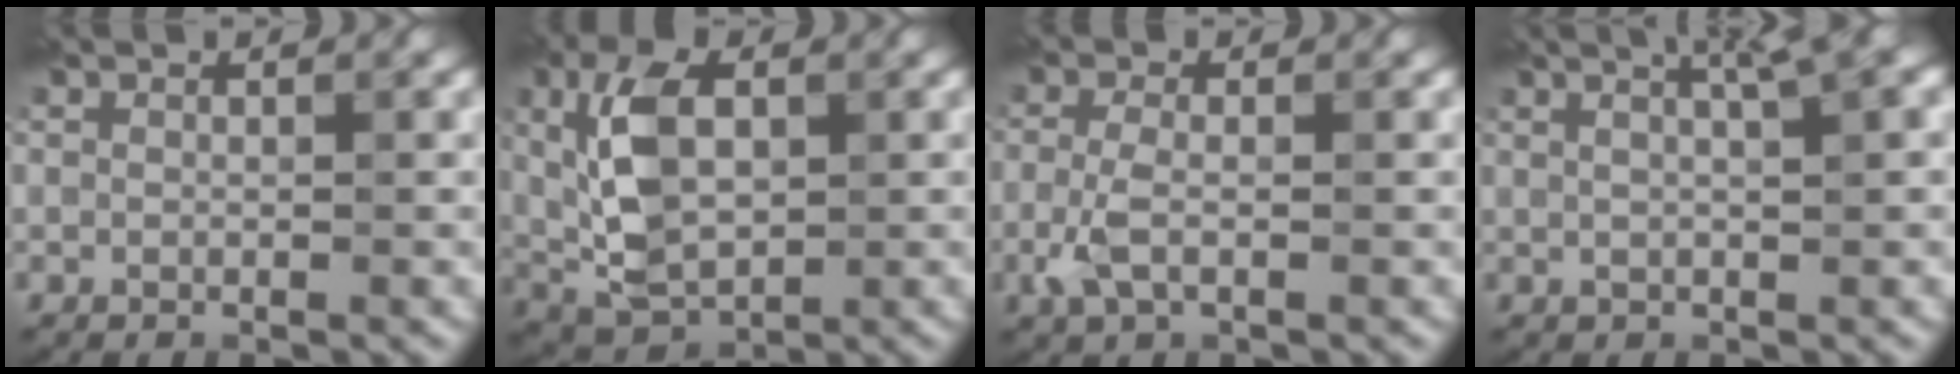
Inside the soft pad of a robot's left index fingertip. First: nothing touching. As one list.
[{"total": 6.7, "force": [0.9, 3.9, 5.4], "torque": [-0.118, 0.007, 0.018]}, {"total": 2.4, "force": [-0.7, 1.1, 2.0], "torque": [-0.054, -0.001, -0.019]}, {"total": 4.3, "force": [2.4, 0.8, 3.5], "torque": [-0.044, 0.019, 0.023]}]